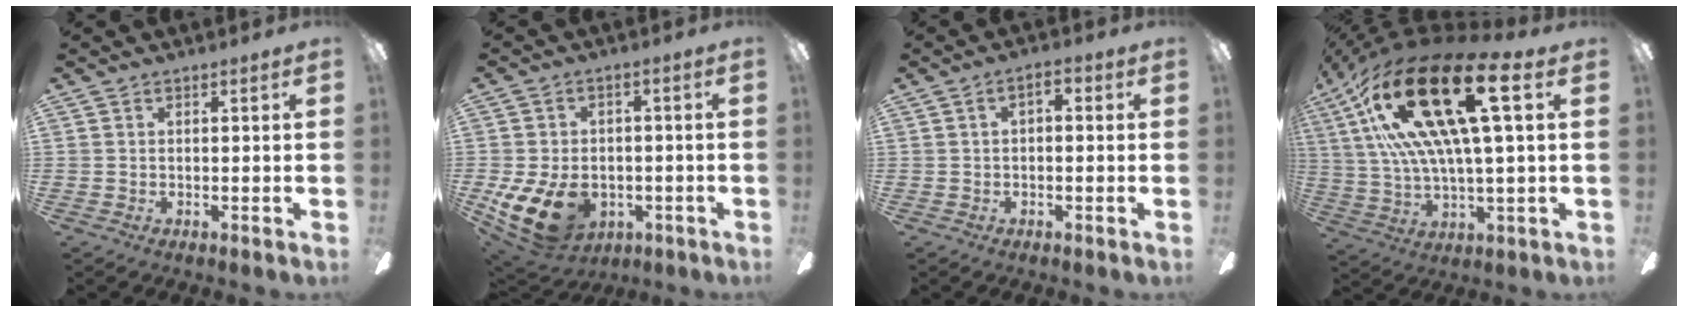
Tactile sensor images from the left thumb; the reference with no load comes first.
{"total": 15.4, "force": [-5.1, 10.0, 10.4], "torque": [-0.216, 0.024, -0.082]}
{"total": 2.5, "force": [-0.3, 1.4, 2.1], "torque": [-0.031, 0.008, -0.010]}
{"total": 28.9, "force": [10.5, 9.8, 25.1], "torque": [-0.510, -0.042, 0.164]}